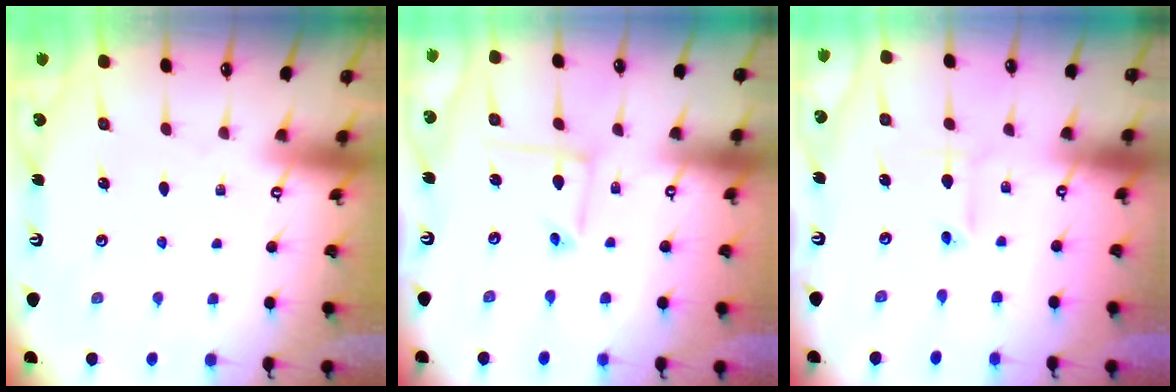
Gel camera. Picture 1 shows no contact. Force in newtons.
{"total": 7.5, "press": 7.5, "slide": 0.5}
{"total": 4.1, "press": 4.1, "slide": 0.3}